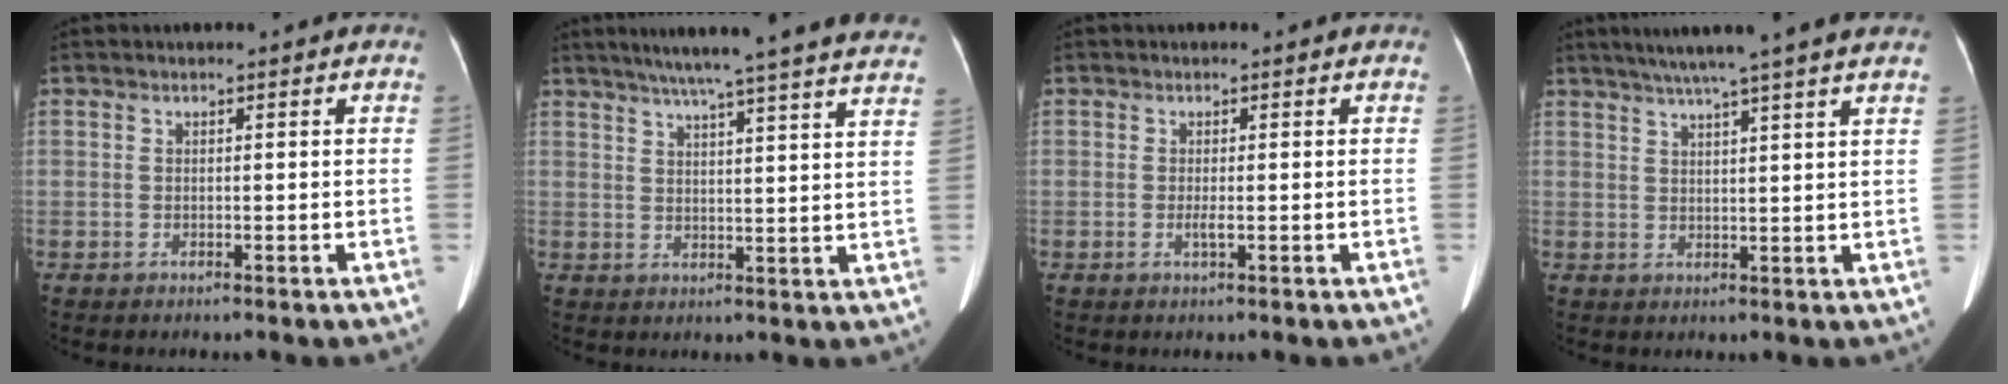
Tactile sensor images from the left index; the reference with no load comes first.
{"total": 25.5, "force": [22.6, -0.1, 11.9], "torque": [-0.183, -0.025, 0.275]}
{"total": 0.9, "force": [-0.4, 0.0, 0.9], "torque": [-0.024, -0.007, -0.006]}
{"total": 10.4, "force": [8.5, -1.4, 5.9], "torque": [-0.090, 0.023, 0.105]}